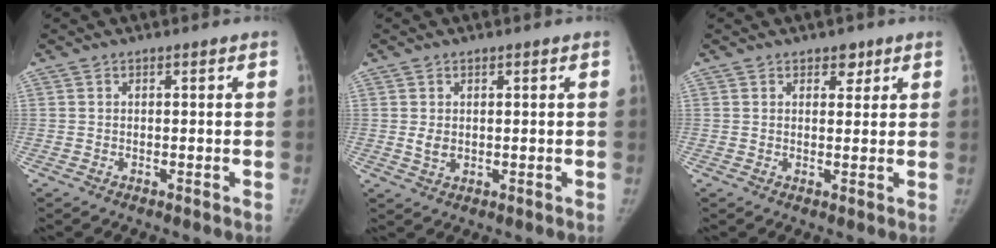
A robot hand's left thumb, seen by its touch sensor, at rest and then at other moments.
{"total": 2.3, "force": [0.3, 1.6, 1.5], "torque": [-0.022, -0.006, 0.011]}
{"total": 2.7, "force": [1.7, 1.7, 1.1], "torque": [0.005, -0.009, 0.023]}